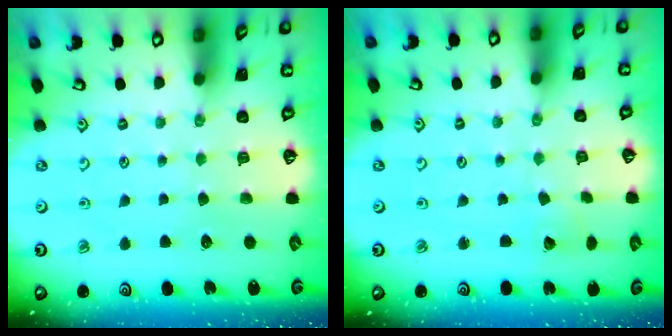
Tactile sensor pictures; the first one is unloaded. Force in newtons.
{"total": 2.6, "press": 2.6, "slide": 0.3}